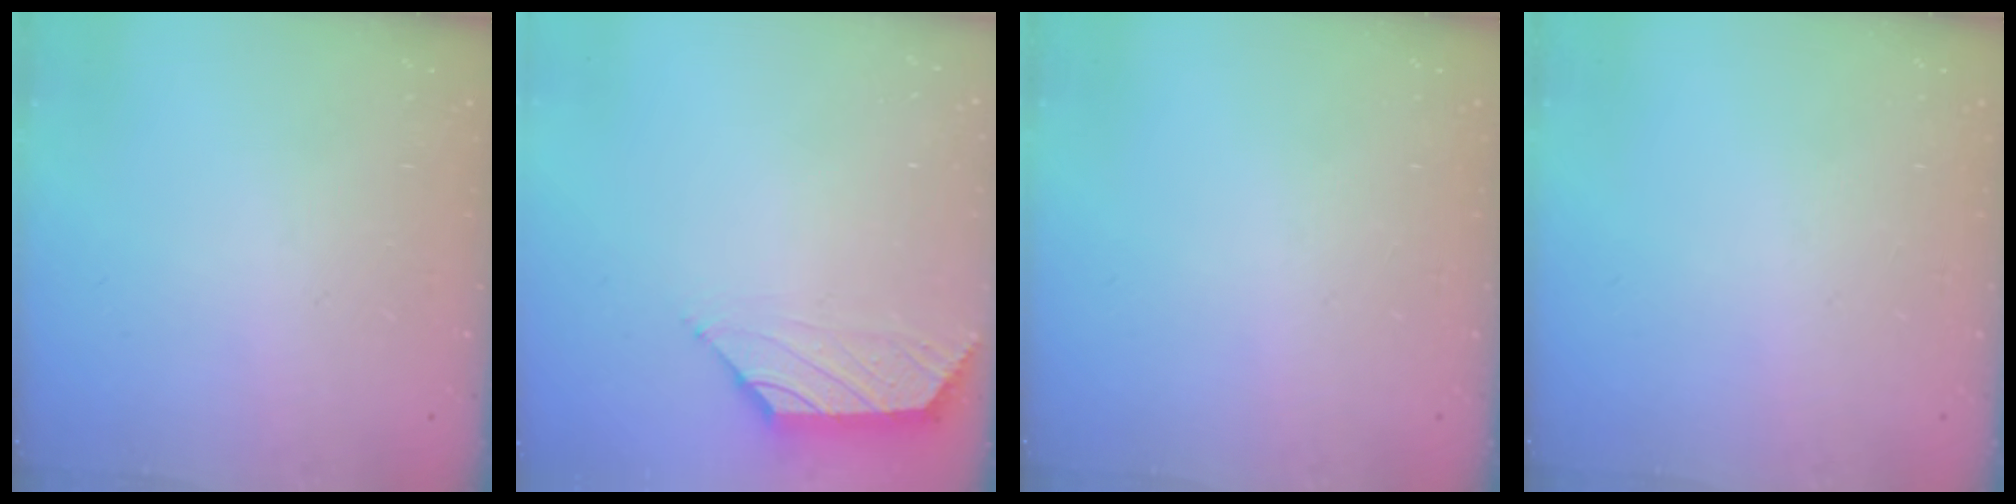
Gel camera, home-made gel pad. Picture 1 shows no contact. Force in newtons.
{"total": 0.8, "press": 0.4, "slide": 0.6}
{"total": 0.0}
{"total": 0.0}